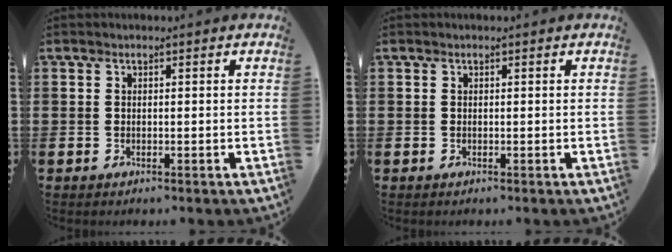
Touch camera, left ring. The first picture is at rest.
{"total": 0.0}